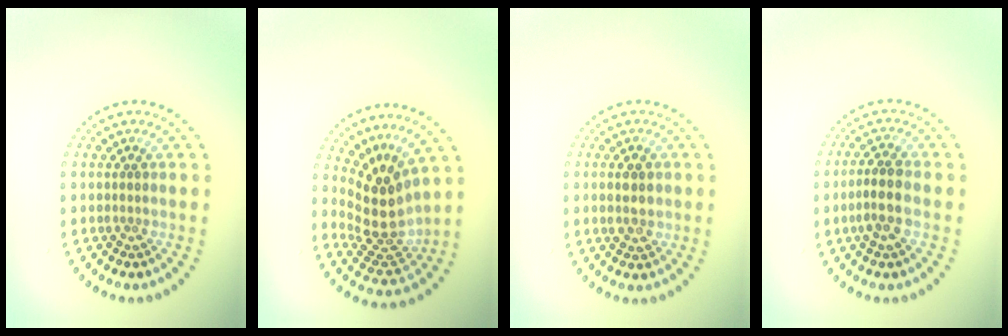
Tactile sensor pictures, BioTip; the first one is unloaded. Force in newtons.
{"total": 4.6, "press": 3.7, "slide": 2.6}
{"total": 2.3, "press": 2.3, "slide": 0.3}
{"total": 3.0, "press": 2.8, "slide": 0.8}